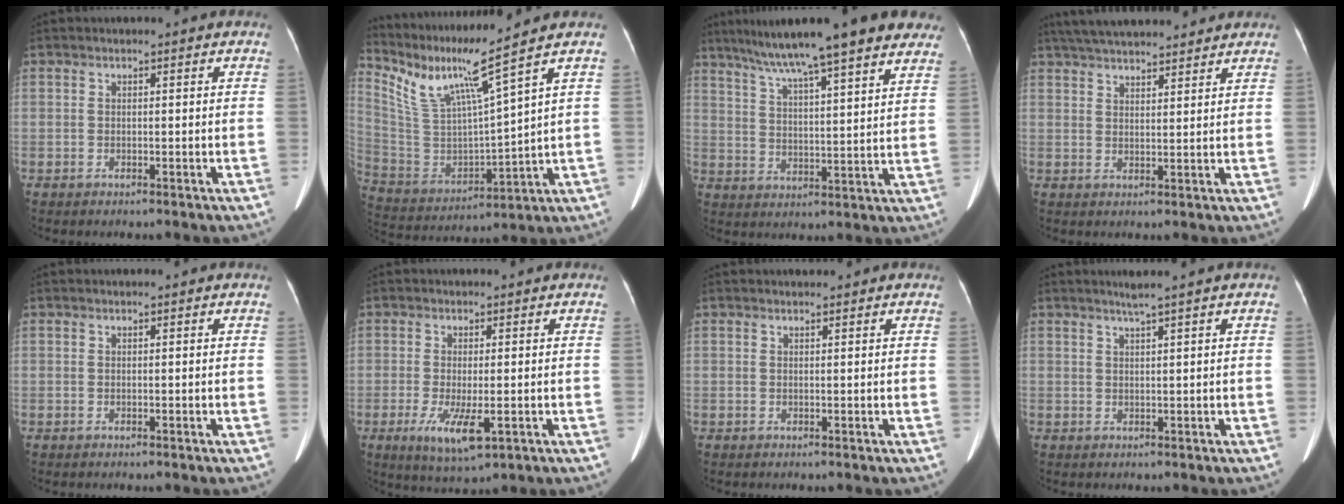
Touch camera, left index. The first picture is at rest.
{"total": 13.1, "force": [9.4, -1.4, 9.0], "torque": [-0.183, -0.002, 0.192]}
{"total": 21.6, "force": [17.4, 1.8, 12.7], "torque": [-0.204, 0.031, 0.241]}
{"total": 14.6, "force": [13.0, 2.9, 5.9], "torque": [-0.102, 0.046, 0.195]}
{"total": 0.0}
{"total": 6.0, "force": [-1.7, 1.7, 5.5], "torque": [-0.105, -0.015, -0.022]}
{"total": 1.1, "force": [1.0, 0.5, 0.1], "torque": [-0.007, 0.012, 0.013]}
{"total": 1.6, "force": [1.3, -0.5, 0.8], "torque": [-0.017, -0.001, 0.028]}